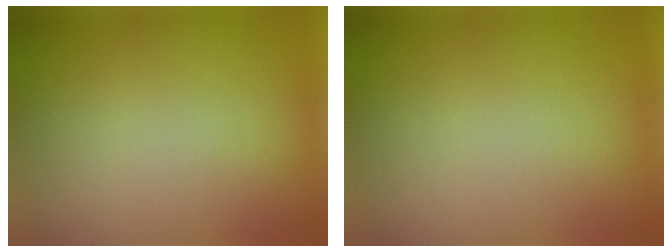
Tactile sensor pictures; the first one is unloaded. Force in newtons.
{"total": 0.0}